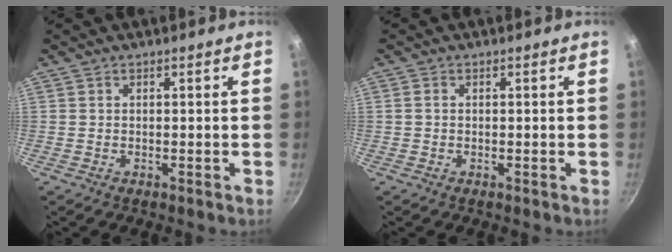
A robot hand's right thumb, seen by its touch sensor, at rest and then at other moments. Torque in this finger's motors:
{"motor_torque": [-0.27, -0.41, -0.44, -0.20, -0.03]}